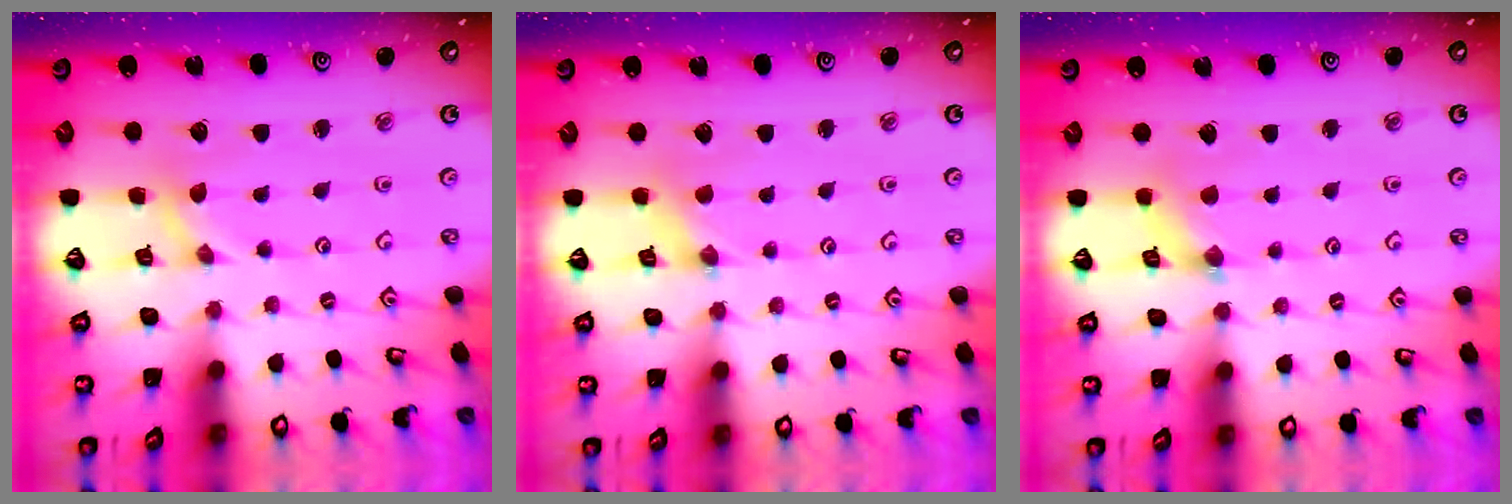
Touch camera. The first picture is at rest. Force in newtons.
{"total": 0.0}
{"total": 1.7, "press": 1.7, "slide": 0.3}